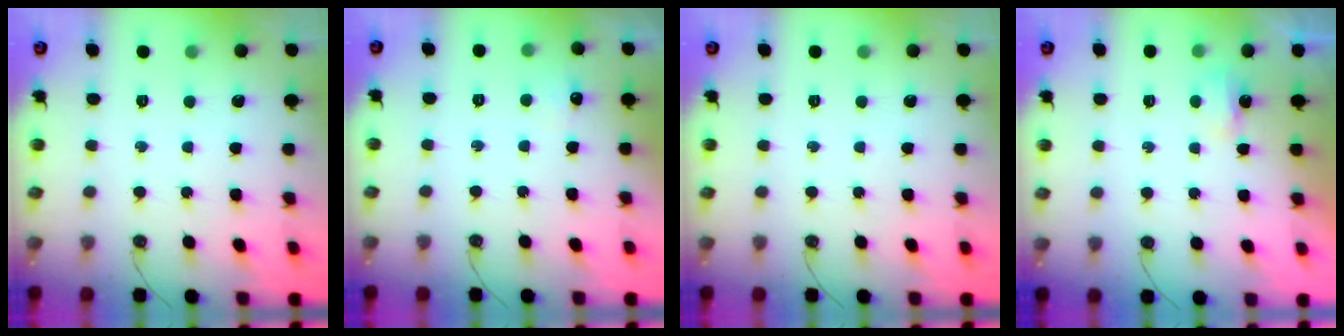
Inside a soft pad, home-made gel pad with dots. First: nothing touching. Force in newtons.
{"total": 4.7, "press": 4.6, "slide": 0.6}
{"total": 0.0}
{"total": 3.1, "press": 3.0, "slide": 0.6}